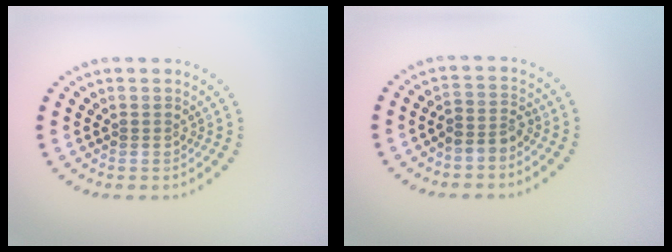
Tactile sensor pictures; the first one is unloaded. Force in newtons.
{"total": 2.2, "press": 1.8, "slide": 1.3}